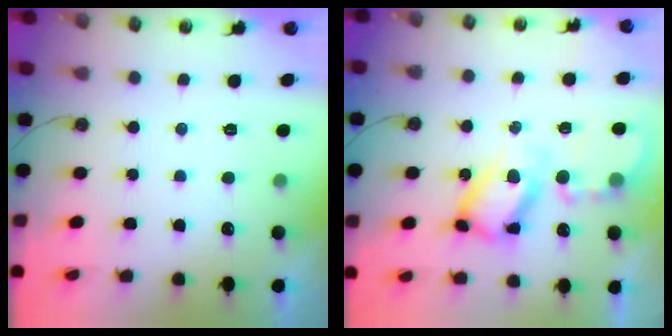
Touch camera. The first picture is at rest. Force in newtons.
{"total": 13.9, "press": 13.8, "slide": 1.3}